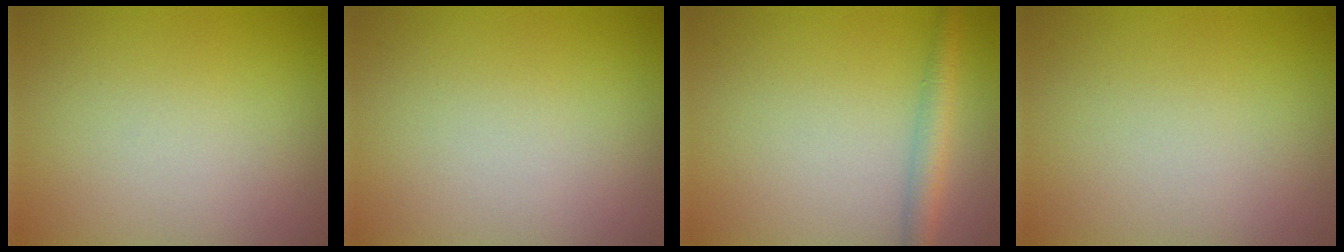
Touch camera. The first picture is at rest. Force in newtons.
{"total": 0.0}
{"total": 2.4, "press": 2.4, "slide": 0.2}
{"total": 0.0}